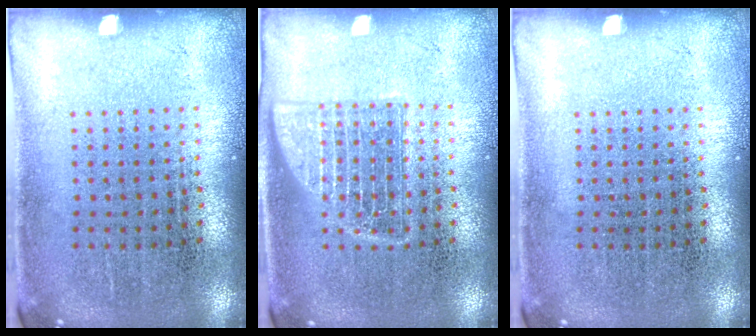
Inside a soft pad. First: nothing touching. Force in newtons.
{"total": 2.6, "press": 2.5, "slide": 0.4}
{"total": 0.0}